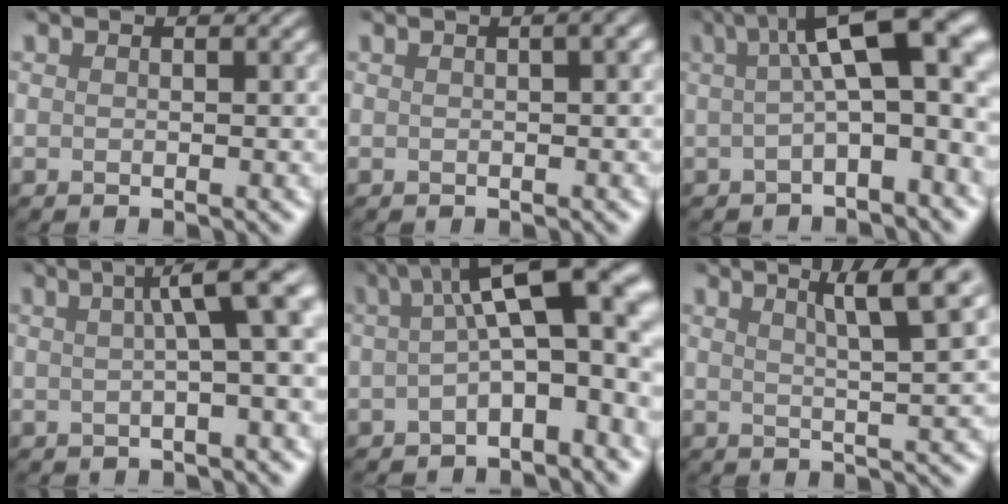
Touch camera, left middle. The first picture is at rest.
{"total": 4.3, "force": [1.5, 2.2, 3.3], "torque": [-0.007, 0.033, -0.009]}
{"total": 9.7, "force": [2.0, 3.0, 9.1], "torque": [-0.114, 0.026, 0.023]}
{"total": 7.5, "force": [1.6, 2.1, 7.0], "torque": [-0.059, 0.024, 0.022]}
{"total": 10.8, "force": [1.3, 3.9, 10.0], "torque": [-0.120, 0.023, 0.012]}
{"total": 6.0, "force": [3.0, 0.9, 5.2], "torque": [-0.058, 0.010, 0.048]}